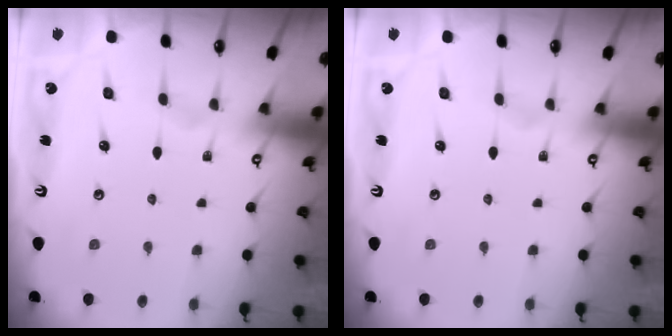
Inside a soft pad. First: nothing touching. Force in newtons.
{"total": 0.0}